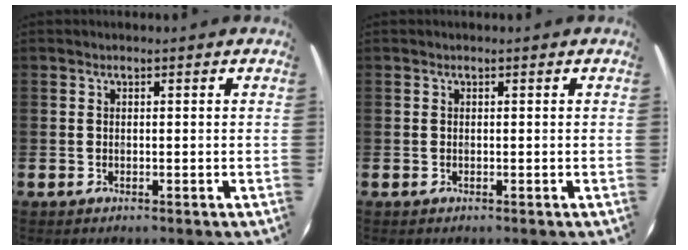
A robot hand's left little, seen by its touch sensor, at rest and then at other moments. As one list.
[{"total": 0.0}]